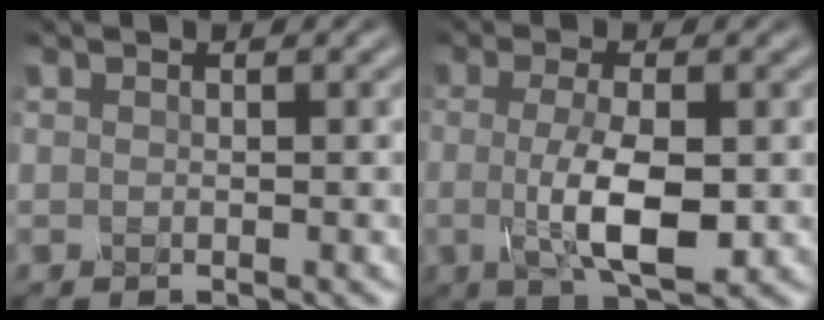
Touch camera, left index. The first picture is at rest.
{"total": 5.9, "force": [-0.6, 1.9, 5.6], "torque": [-0.106, -0.010, -0.011]}